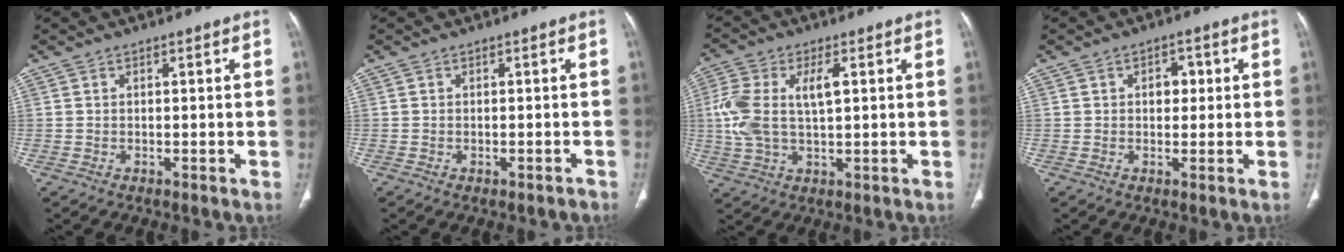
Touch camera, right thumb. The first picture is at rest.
{"total": 1.0, "force": [-0.7, 0.6, 0.3], "torque": [-0.007, 0.010, -0.007]}
{"total": 11.2, "force": [1.7, 5.5, 9.6], "torque": [-0.220, 0.010, 0.034]}
{"total": 3.3, "force": [0.6, 2.4, 2.3], "torque": [-0.015, 0.003, 0.006]}